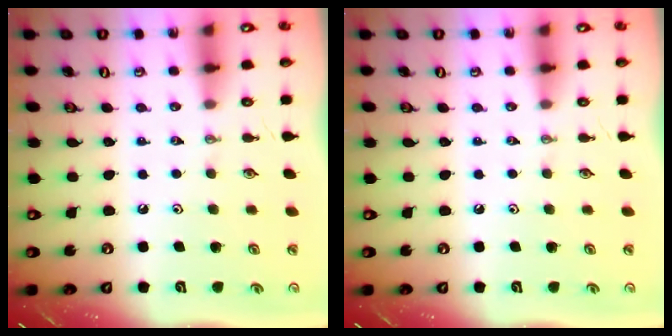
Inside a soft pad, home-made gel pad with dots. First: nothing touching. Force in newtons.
{"total": 0.0}